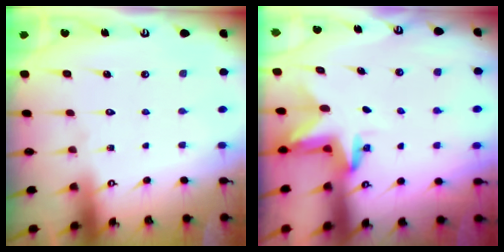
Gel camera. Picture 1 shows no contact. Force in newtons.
{"total": 3.3, "press": 3.3, "slide": 0.2}